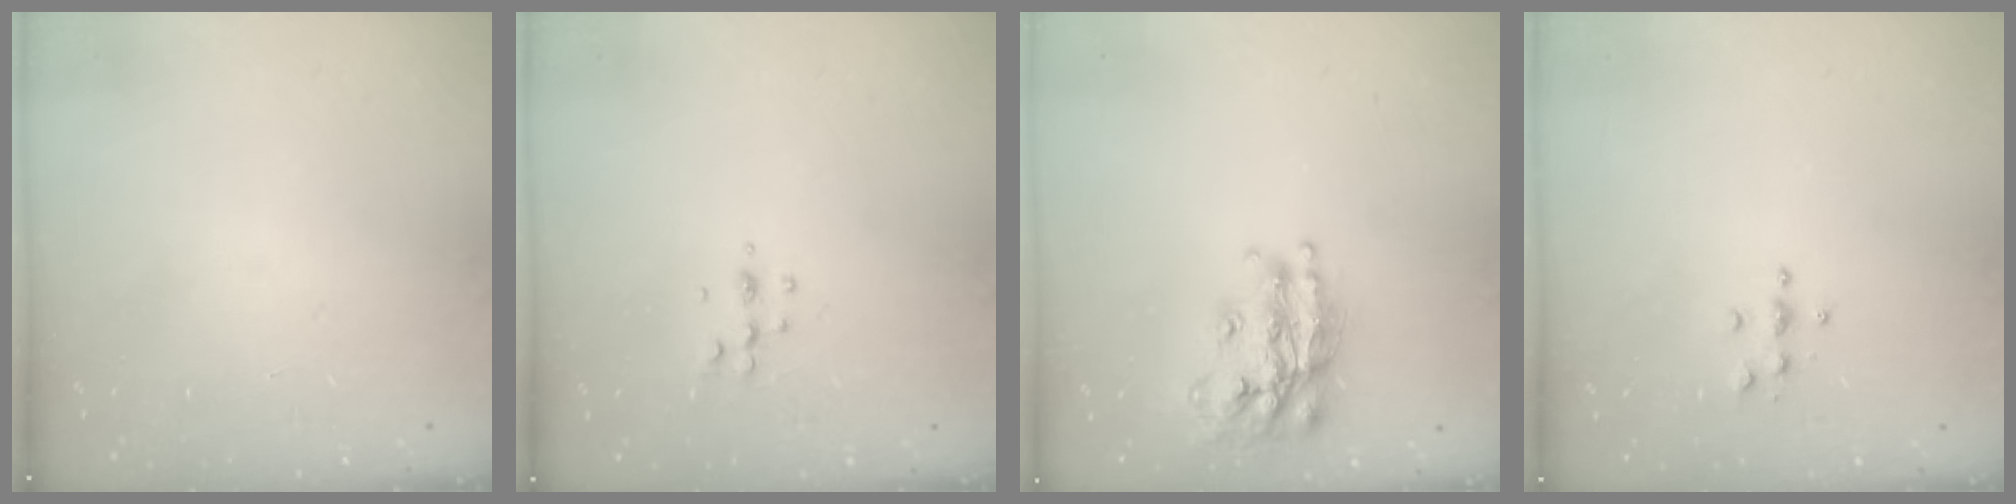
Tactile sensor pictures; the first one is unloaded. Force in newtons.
{"total": 4.5, "press": 4.3, "slide": 1.2}
{"total": 17.9, "press": 17.8, "slide": 1.3}
{"total": 3.8, "press": 3.8, "slide": 0.4}